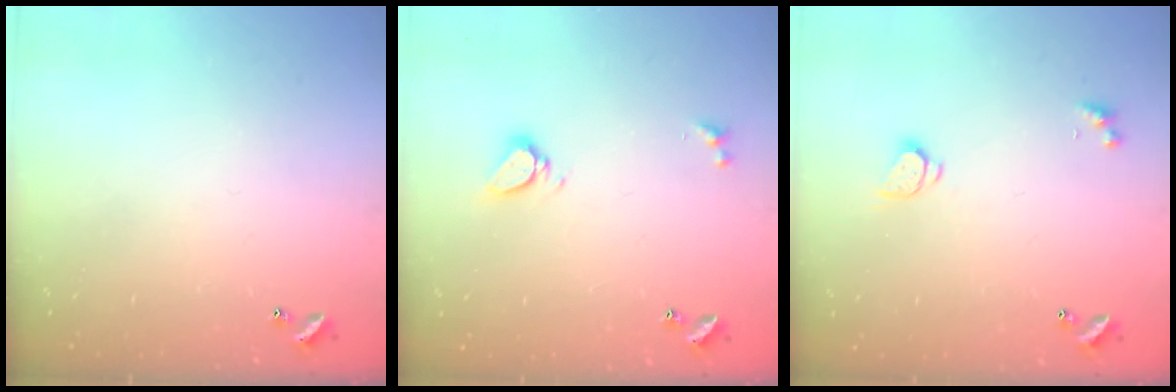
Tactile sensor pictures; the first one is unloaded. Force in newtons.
{"total": 4.4, "press": 4.4, "slide": 0.6}
{"total": 1.6, "press": 1.5, "slide": 0.4}